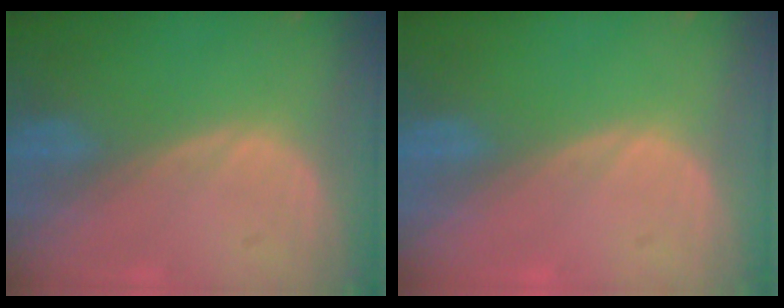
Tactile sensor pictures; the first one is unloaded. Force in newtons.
{"total": 0.0}